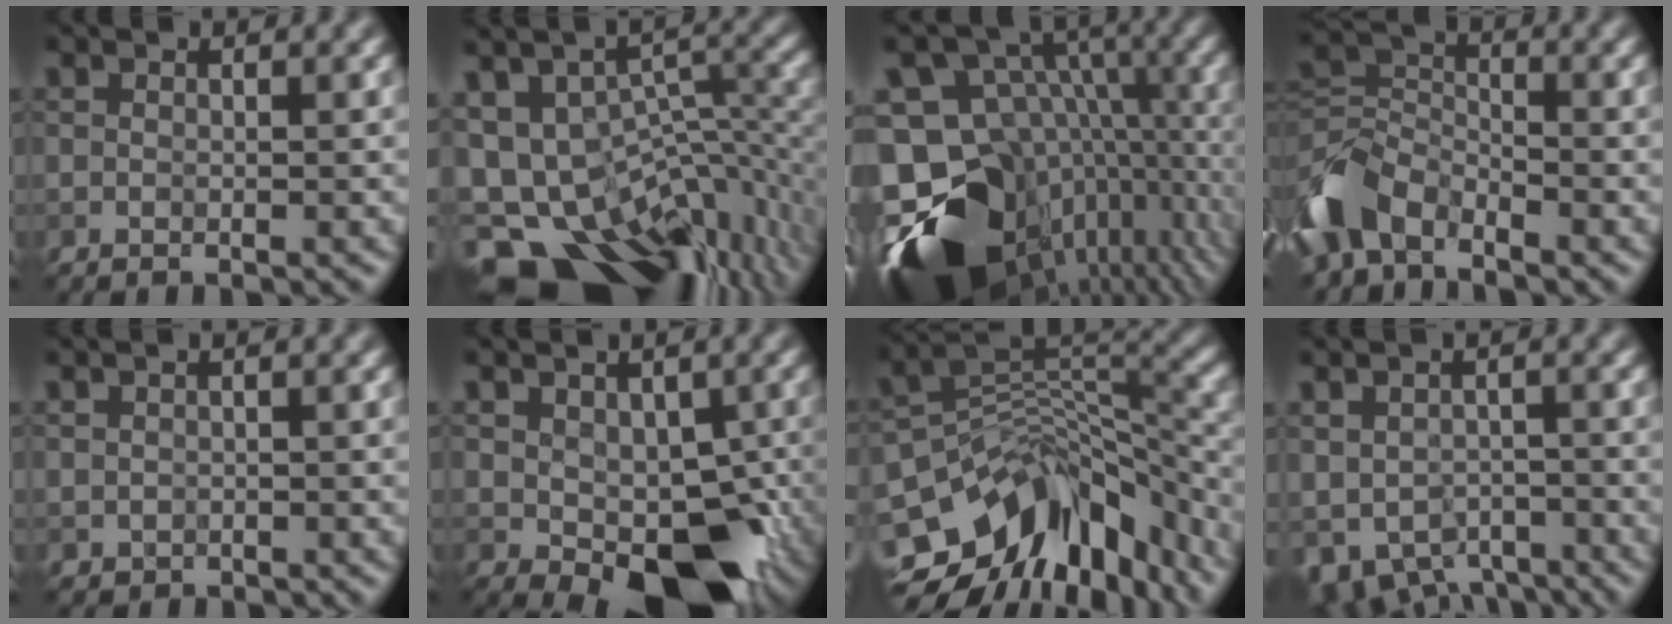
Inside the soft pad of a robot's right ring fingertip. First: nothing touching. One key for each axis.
{"total": 15.3, "fx": -7.5, "fy": 9.3, "fz": 9.6, "tx": -0.163, "ty": -0.011, "tz": -0.075}
{"total": 16.9, "fx": -5.7, "fy": 12.2, "fz": 10.2, "tx": -0.173, "ty": 0.022, "tz": -0.074}
{"total": 6.5, "fx": -4.0, "fy": 4.0, "fz": 3.1, "tx": -0.068, "ty": 0.000, "tz": -0.093}
{"total": 0.8, "fx": 0.5, "fy": 0.6, "fz": 0.2, "tx": -0.002, "ty": -0.005, "tz": 0.010}
{"total": 7.2, "fx": -1.4, "fy": 4.3, "fz": 5.6, "tx": -0.080, "ty": -0.004, "tz": -0.016}
{"total": 12.1, "fx": -6.4, "fy": 7.0, "fz": 7.6, "tx": -0.138, "ty": 0.001, "tz": -0.093}
{"total": 5.5, "fx": -2.1, "fy": 3.9, "fz": 3.3, "tx": -0.052, "ty": -0.023, "tz": -0.029}